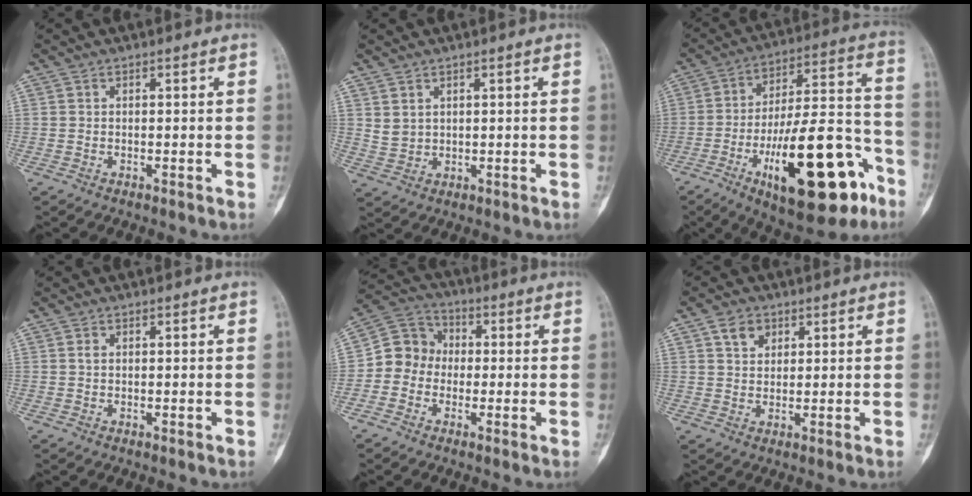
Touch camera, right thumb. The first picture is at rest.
{"total": 2.9, "force": [1.4, 2.1, 1.3], "torque": [-0.020, -0.012, 0.038]}
{"total": 26.6, "force": [-12.0, 9.5, 21.8], "torque": [-0.315, 0.069, -0.174]}
{"total": 0.6, "force": [0.1, 0.4, 0.5], "torque": [-0.009, 0.003, 0.001]}
{"total": 8.2, "force": [-1.0, 7.4, 3.4], "torque": [-0.033, 0.033, -0.036]}
{"total": 4.2, "force": [2.1, 3.1, 2.0], "torque": [-0.020, -0.009, 0.039]}